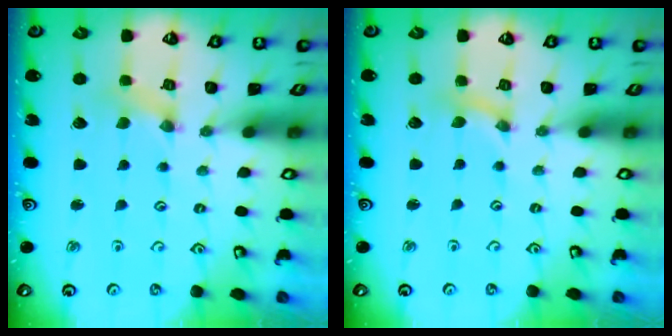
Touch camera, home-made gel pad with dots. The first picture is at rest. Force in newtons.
{"total": 0.0}